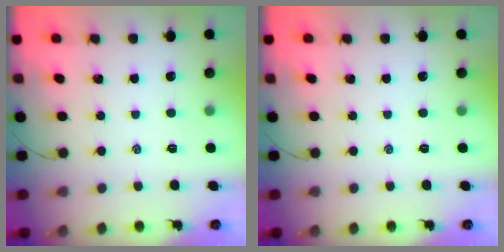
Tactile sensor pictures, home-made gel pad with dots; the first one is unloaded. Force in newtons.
{"total": 0.0}